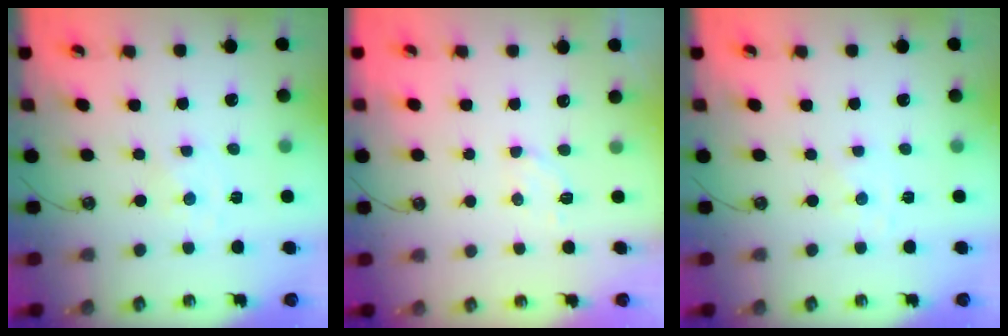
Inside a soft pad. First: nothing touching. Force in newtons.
{"total": 4.9, "press": 4.8, "slide": 0.7}
{"total": 0.0}